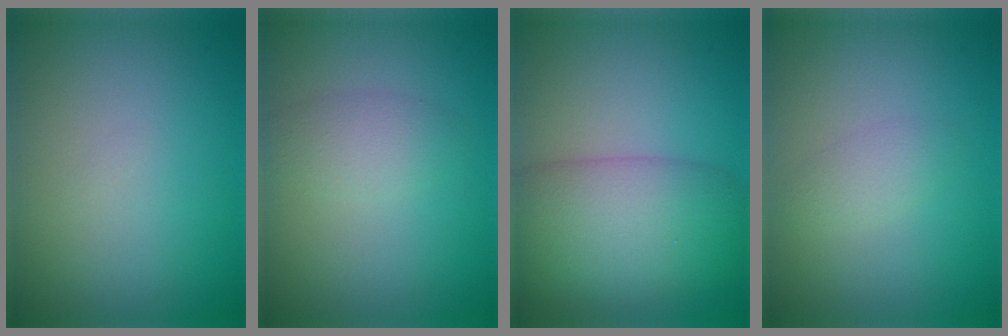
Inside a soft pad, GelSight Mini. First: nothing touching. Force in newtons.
{"total": 2.1, "press": 2.1, "slide": 0.1}
{"total": 8.4, "press": 8.4, "slide": 0.2}
{"total": 1.5, "press": 1.5, "slide": 0.1}